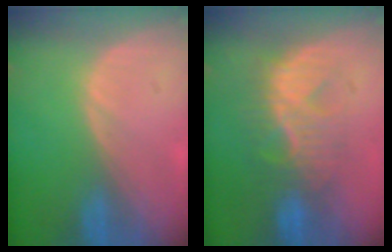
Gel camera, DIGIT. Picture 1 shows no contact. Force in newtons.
{"total": 8.0, "press": 7.9, "slide": 1.3}